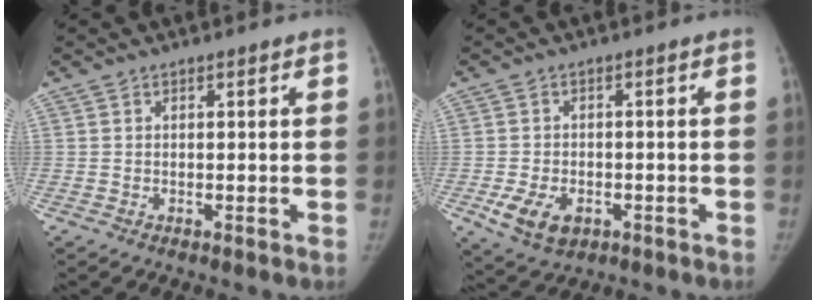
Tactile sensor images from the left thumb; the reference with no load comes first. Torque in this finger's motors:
{"motor_torque": [-0.09, 0.13, 0.20, -0.07, 0.19]}